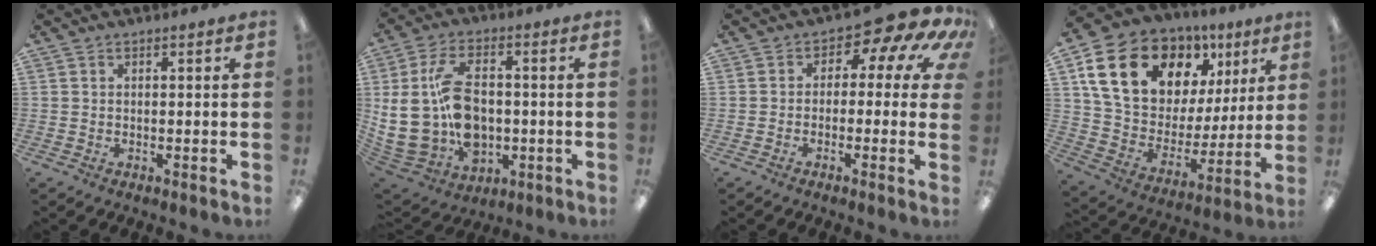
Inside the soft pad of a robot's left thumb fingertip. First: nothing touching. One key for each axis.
{"total": 18.4, "fx": 0.2, "fy": 12.7, "fz": 13.4, "tx": -0.284, "ty": -0.005, "tz": 0.011}
{"total": 7.7, "fx": 2.8, "fy": 4.1, "fz": 5.8, "tx": -0.076, "ty": -0.024, "tz": 0.045}
{"total": 20.4, "fx": 11.2, "fy": 13.0, "fz": 11.1, "tx": -0.194, "ty": -0.050, "tz": 0.210}